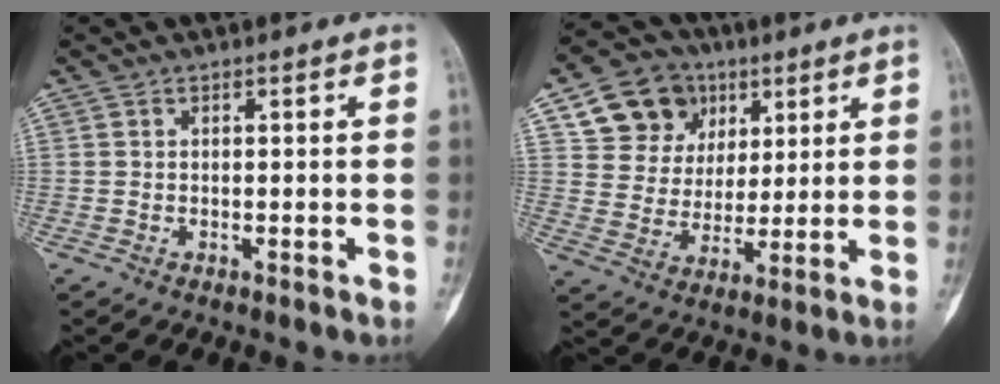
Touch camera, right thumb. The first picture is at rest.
{"total": 13.6, "force": [6.5, 11.0, 4.6], "torque": [-0.043, -0.014, 0.118]}